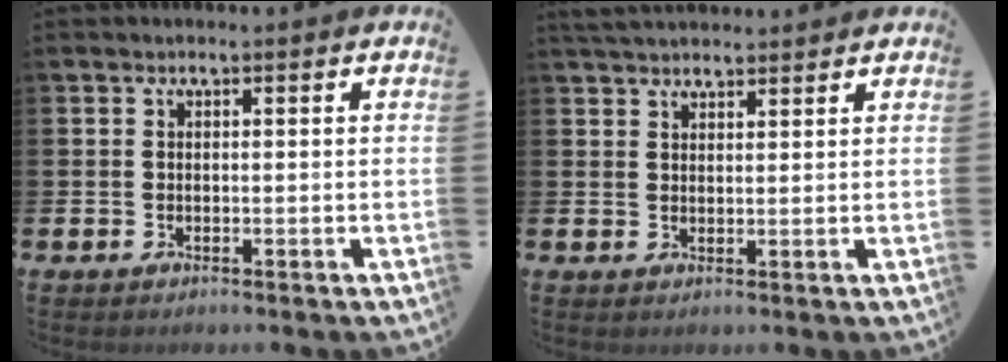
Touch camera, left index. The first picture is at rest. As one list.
[{"total": 3.2, "force": [3.1, 0.6, 0.6], "torque": [-0.016, -0.009, 0.059]}]